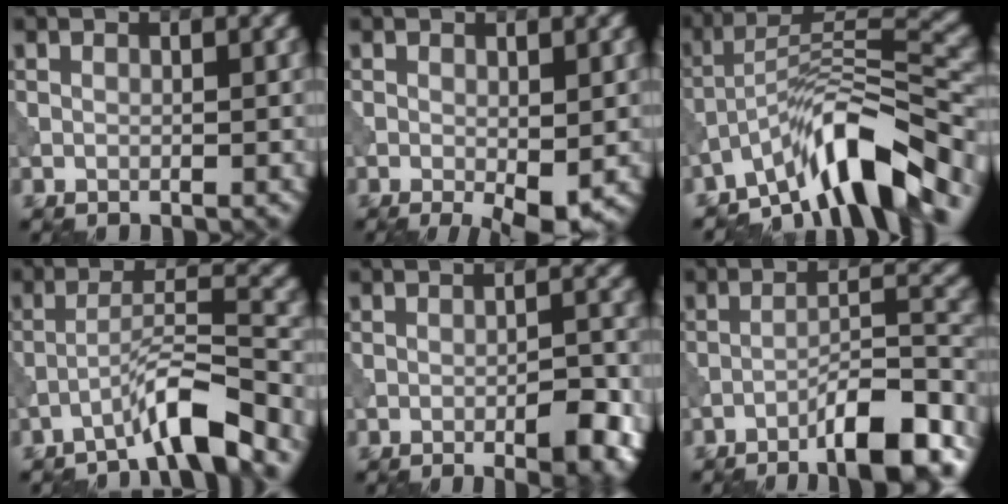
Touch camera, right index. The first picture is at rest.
{"total": 3.2, "force": [-0.8, 0.8, 3.0], "torque": [-0.044, -0.011, -0.010]}
{"total": 9.8, "force": [-6.9, 2.2, 6.6], "torque": [-0.095, 0.017, -0.130]}
{"total": 5.1, "force": [-3.8, 0.2, 3.4], "torque": [-0.058, 0.018, -0.077]}
{"total": 4.7, "force": [-2.1, 1.3, 4.0], "torque": [-0.063, -0.001, -0.026]}
{"total": 8.7, "force": [-6.1, 1.7, 6.0], "torque": [-0.086, 0.015, -0.099]}